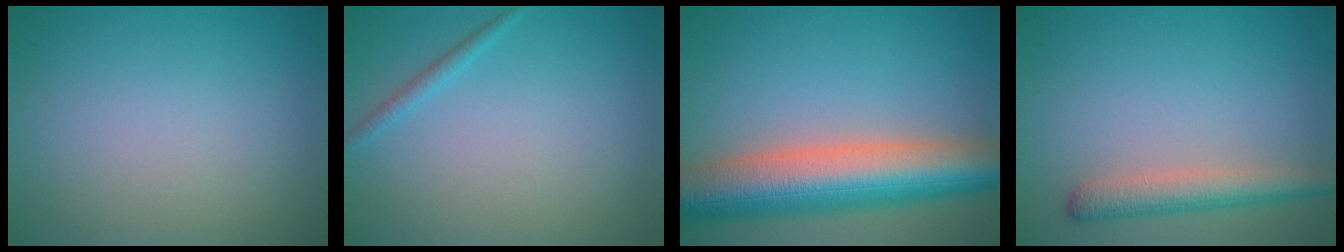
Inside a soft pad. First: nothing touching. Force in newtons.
{"total": 1.1, "press": 1.1, "slide": 0.1}
{"total": 10.9, "press": 10.9, "slide": 0.7}
{"total": 3.3, "press": 3.3, "slide": 0.1}